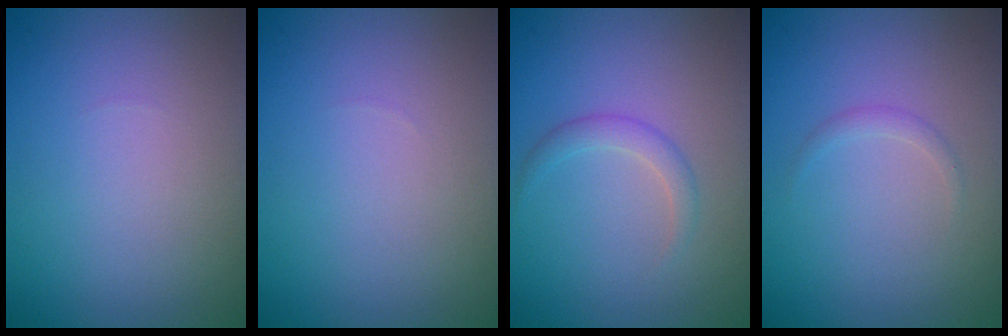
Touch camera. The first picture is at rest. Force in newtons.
{"total": 0.0}
{"total": 1.4, "press": 1.4, "slide": 0.1}
{"total": 0.8, "press": 0.8, "slide": 0.0}